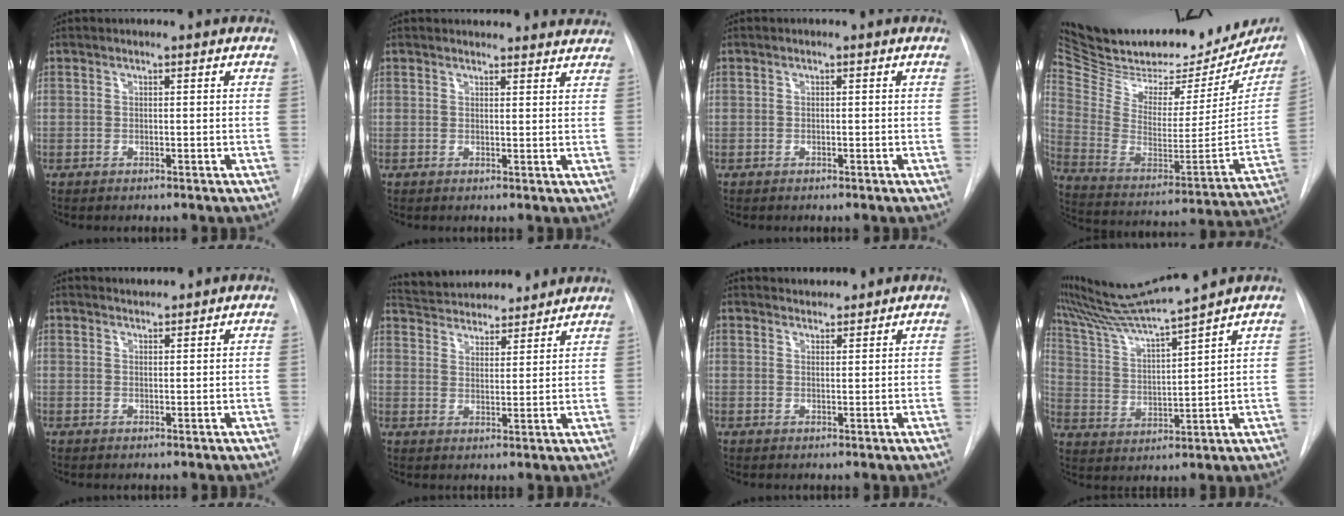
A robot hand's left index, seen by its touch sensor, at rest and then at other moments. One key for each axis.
{"total": 12.8, "fx": 12.3, "fy": 2.8, "fz": 2.4, "tx": -0.012, "ty": 0.014, "tz": 0.131}
{"total": 0.0}
{"total": 33.0, "fx": 27.5, "fy": 10.7, "fz": 14.6, "tx": -0.269, "ty": -0.040, "tz": 0.396}
{"total": 1.5, "fx": 1.5, "fy": -0.1, "fz": -0.4, "tx": -0.005, "ty": 0.006, "tz": 0.031}
{"total": 16.5, "fx": 15.4, "fy": 3.8, "fz": 4.7, "tx": -0.086, "ty": 0.027, "tz": 0.229}
{"total": 3.1, "fx": 3.1, "fy": 0.5, "fz": -0.1, "tx": -0.003, "ty": 0.017, "tz": 0.051}
{"total": 11.5, "fx": 10.3, "fy": -2.7, "fz": 4.2, "tx": -0.085, "ty": -0.010, "tz": 0.200}